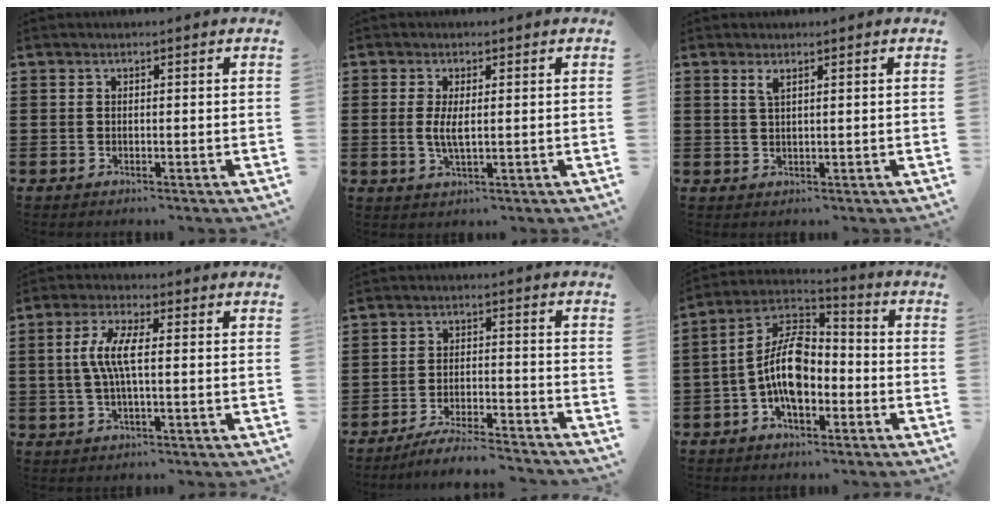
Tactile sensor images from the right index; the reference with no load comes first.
{"total": 3.2, "force": [0.2, 0.9, 3.0], "torque": [-0.065, -0.001, 0.001]}
{"total": 1.5, "force": [0.8, 0.3, 1.2], "torque": [-0.026, 0.003, 0.013]}
{"total": 5.9, "force": [-0.1, 1.6, 5.6], "torque": [-0.124, -0.003, -0.011]}
{"total": 5.3, "force": [-5.1, 0.0, 1.4], "torque": [-0.032, -0.002, -0.101]}
{"total": 10.1, "force": [-2.8, 5.0, 8.2], "torque": [-0.194, -0.005, -0.058]}